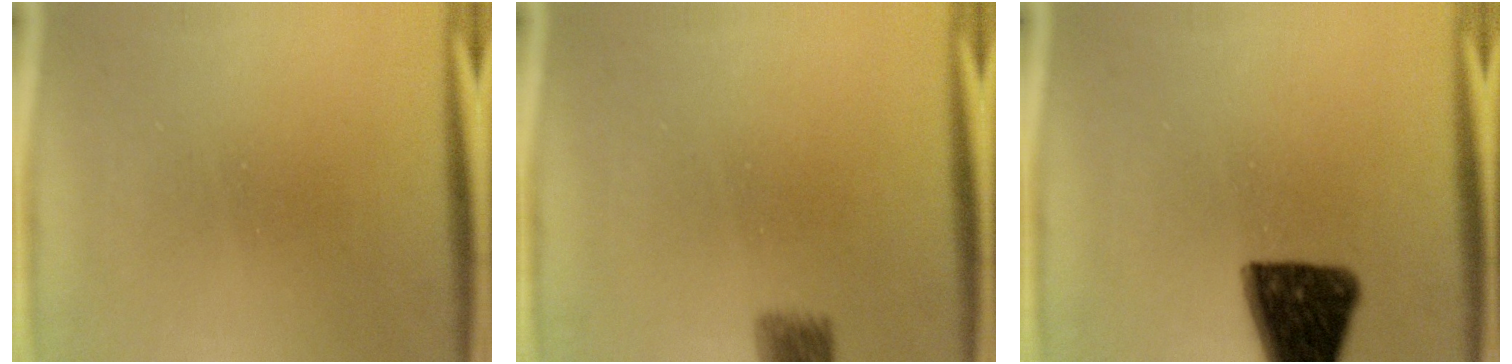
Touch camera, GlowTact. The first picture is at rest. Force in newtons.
{"total": 3.0}
{"total": 13.6}